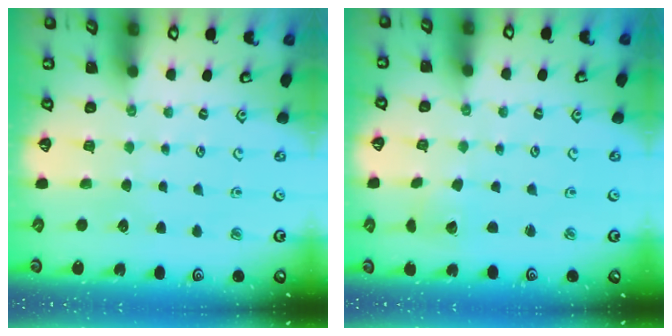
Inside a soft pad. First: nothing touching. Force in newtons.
{"total": 2.6, "press": 2.6, "slide": 0.1}